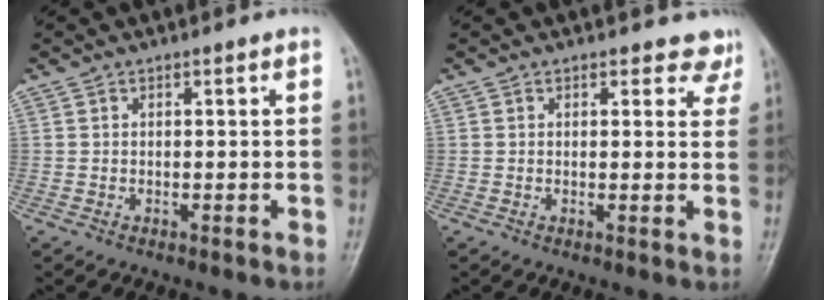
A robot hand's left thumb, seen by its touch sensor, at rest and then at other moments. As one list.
[{"total": 3.7, "force": [3.1, 2.0, 0.6], "torque": [0.028, -0.017, 0.019]}]